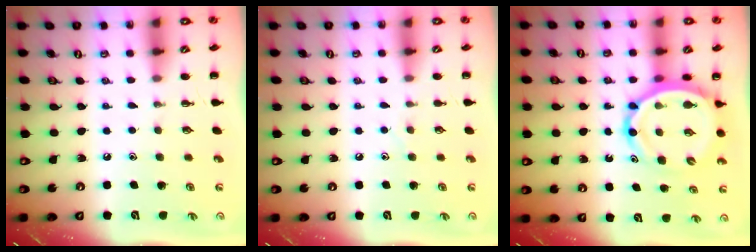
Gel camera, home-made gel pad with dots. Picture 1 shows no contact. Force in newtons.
{"total": 3.8, "press": 3.6, "slide": 1.0}
{"total": 11.2, "press": 10.7, "slide": 3.5}